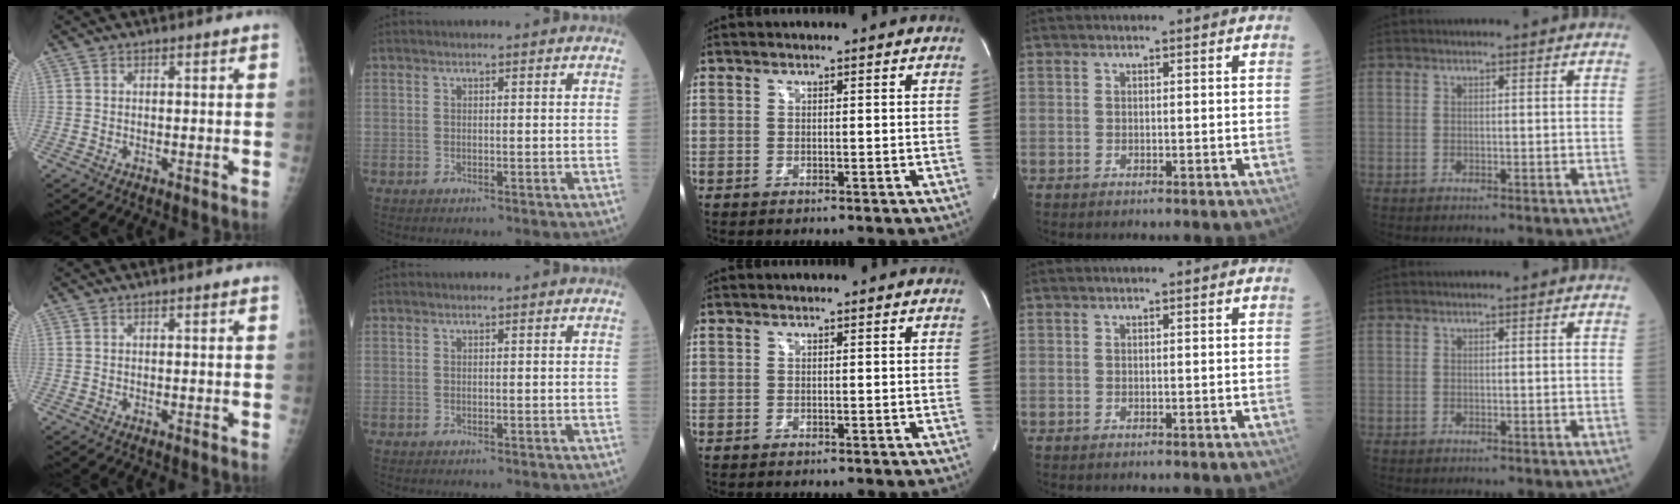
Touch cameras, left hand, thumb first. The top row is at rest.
{}